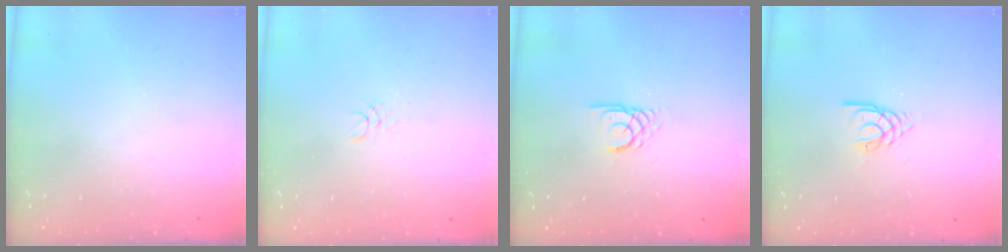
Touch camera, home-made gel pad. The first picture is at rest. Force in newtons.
{"total": 3.0, "press": 3.0, "slide": 0.2}
{"total": 2.7, "press": 2.7, "slide": 0.1}
{"total": 2.8, "press": 2.8, "slide": 0.3}